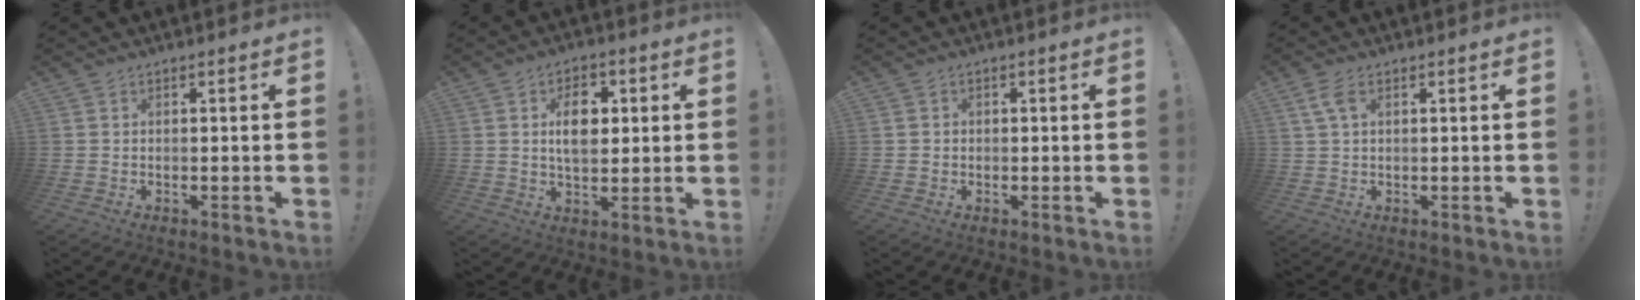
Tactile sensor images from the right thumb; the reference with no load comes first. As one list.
[{"total": 9.5, "force": [2.0, 6.5, 6.6], "torque": [-0.100, 0.010, 0.036]}, {"total": 1.4, "force": [-0.3, 1.3, 0.2], "torque": [-0.001, 0.003, -0.007]}, {"total": 4.2, "force": [1.5, 2.2, 3.3], "torque": [-0.070, 0.009, 0.029]}]